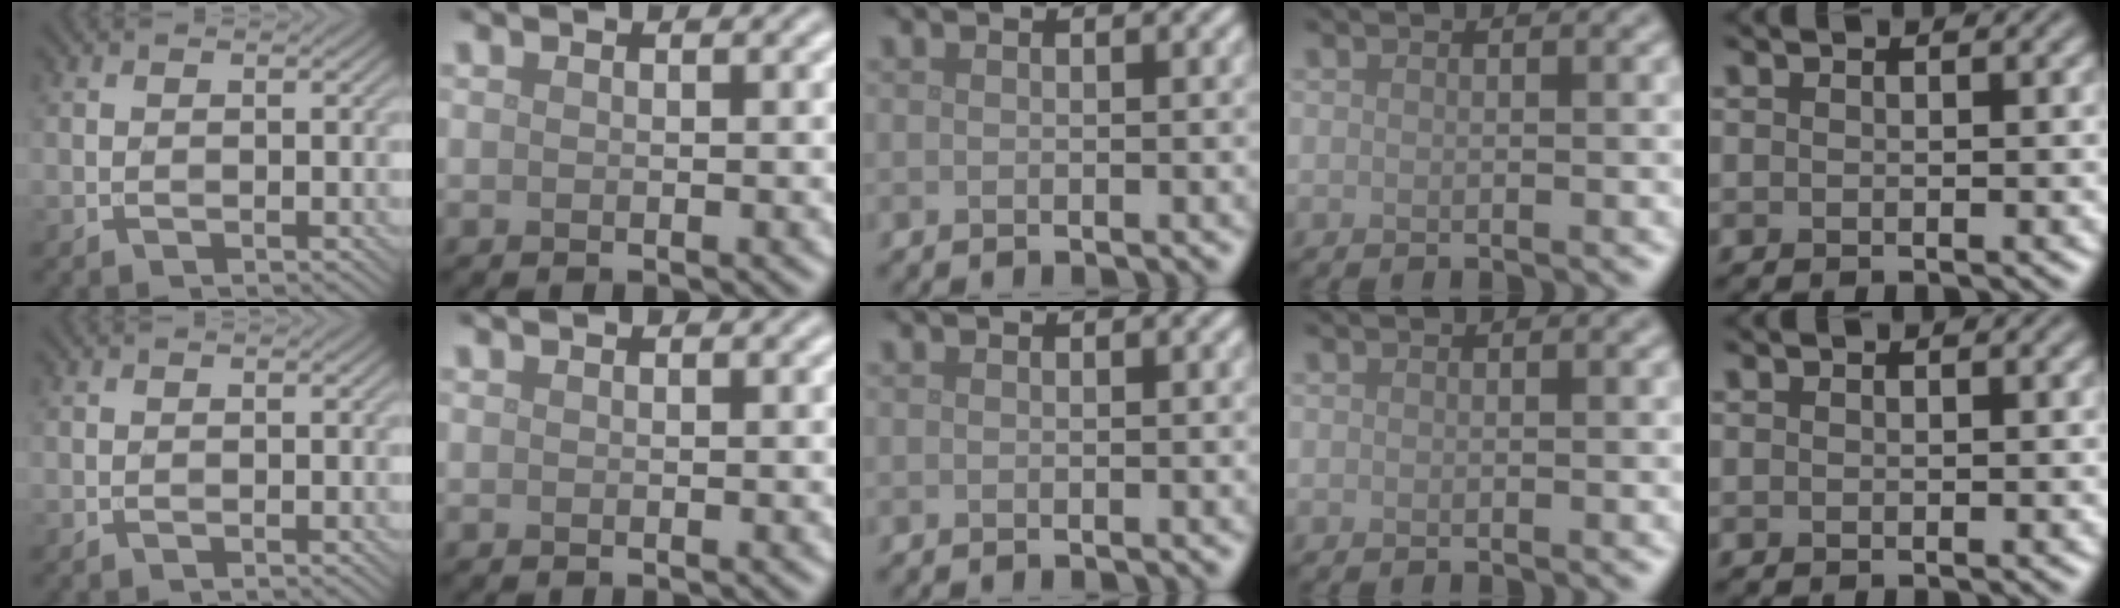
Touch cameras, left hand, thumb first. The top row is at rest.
{}